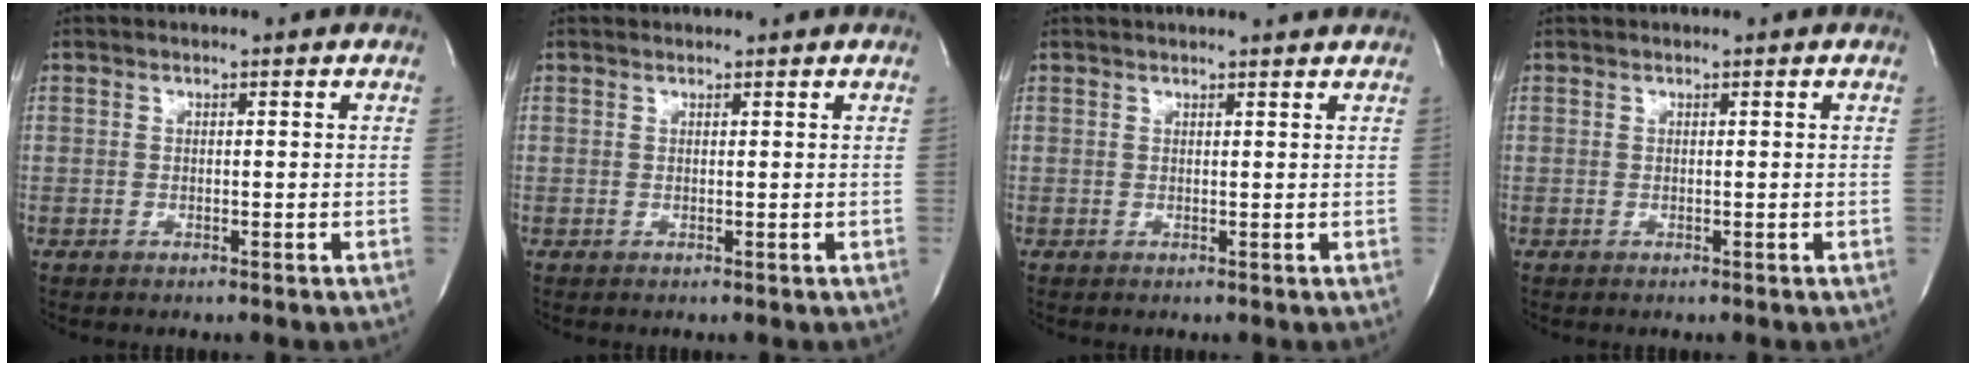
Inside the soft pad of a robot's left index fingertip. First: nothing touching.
{"total": 0.6, "force": [0.6, 0.1, -0.2], "torque": [-0.004, 0.008, 0.012]}
{"total": 5.2, "force": [5.0, 0.2, 1.4], "torque": [-0.019, 0.015, 0.051]}
{"total": 0.0}